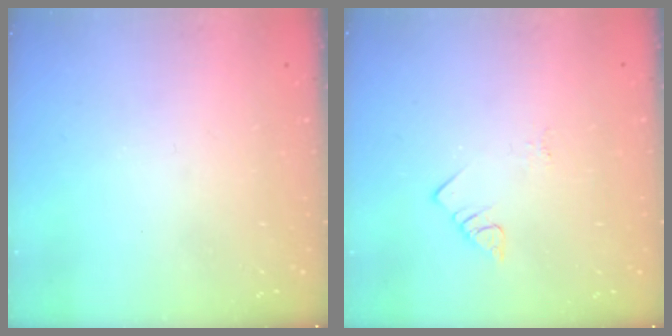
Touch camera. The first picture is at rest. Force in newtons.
{"total": 2.8, "press": 2.8, "slide": 0.4}